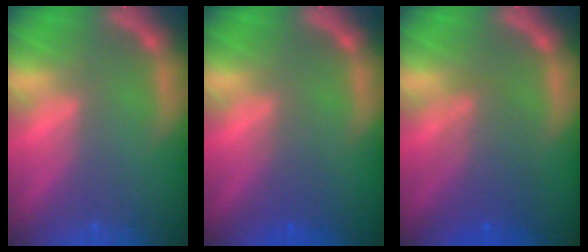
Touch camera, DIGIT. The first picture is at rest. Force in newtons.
{"total": 2.0}
{"total": 4.5}